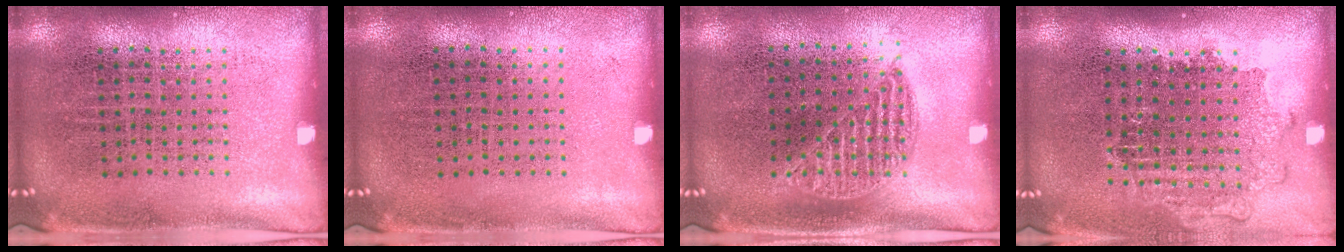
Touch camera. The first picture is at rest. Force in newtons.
{"total": 0.0}
{"total": 0.9, "press": 0.8, "slide": 0.4}
{"total": 1.3, "press": 1.1, "slide": 0.6}